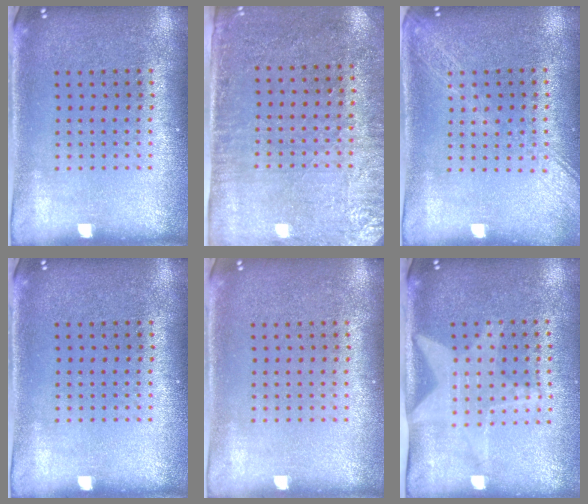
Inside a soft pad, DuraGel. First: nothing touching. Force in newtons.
{"total": 2.8, "press": 2.4, "slide": 1.4}
{"total": 1.6, "press": 1.5, "slide": 0.6}
{"total": 0.0}
{"total": 0.0}
{"total": 1.9, "press": 1.5, "slide": 1.1}